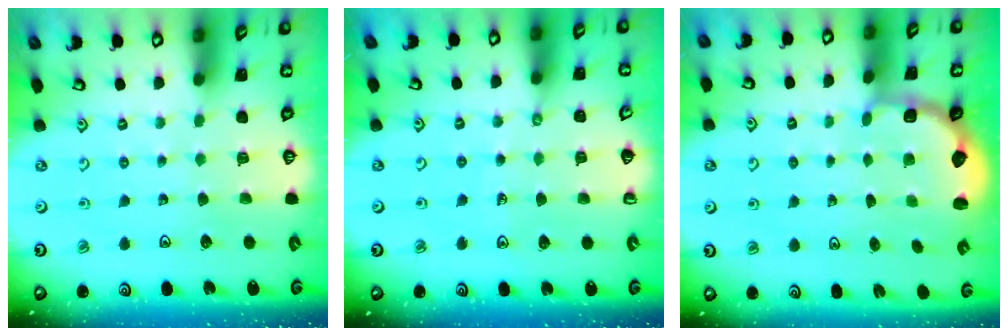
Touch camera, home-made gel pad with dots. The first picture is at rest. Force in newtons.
{"total": 3.4, "press": 3.2, "slide": 1.4}
{"total": 2.7, "press": 2.0, "slide": 1.8}